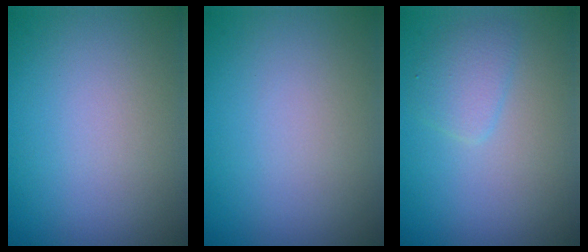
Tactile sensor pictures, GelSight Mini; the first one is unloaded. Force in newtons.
{"total": 0.0}
{"total": 1.9, "press": 1.9, "slide": 0.0}